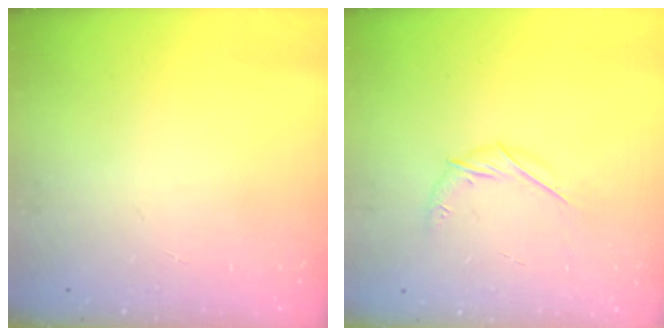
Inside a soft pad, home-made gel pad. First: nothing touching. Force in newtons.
{"total": 7.3, "press": 7.2, "slide": 1.4}